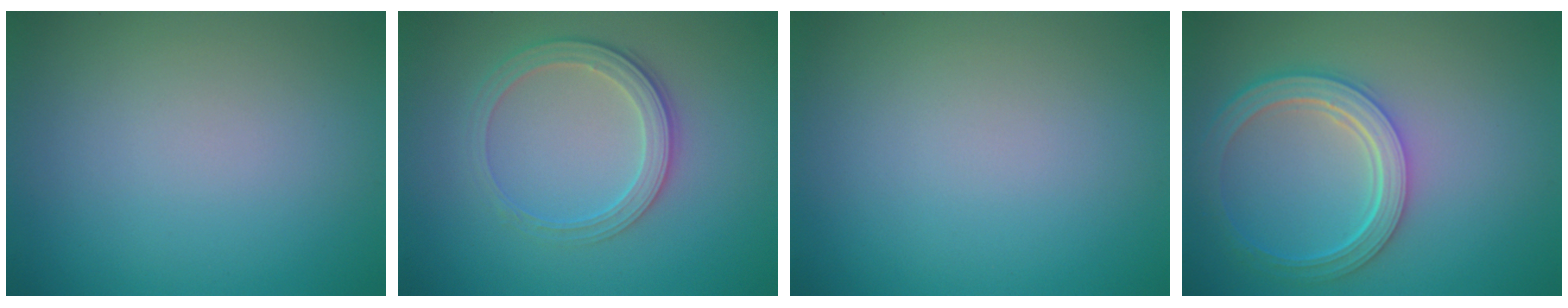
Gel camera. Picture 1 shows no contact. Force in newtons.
{"total": 2.8, "press": 2.7, "slide": 0.9}
{"total": 0.0}
{"total": 5.1, "press": 4.0, "slide": 3.1}